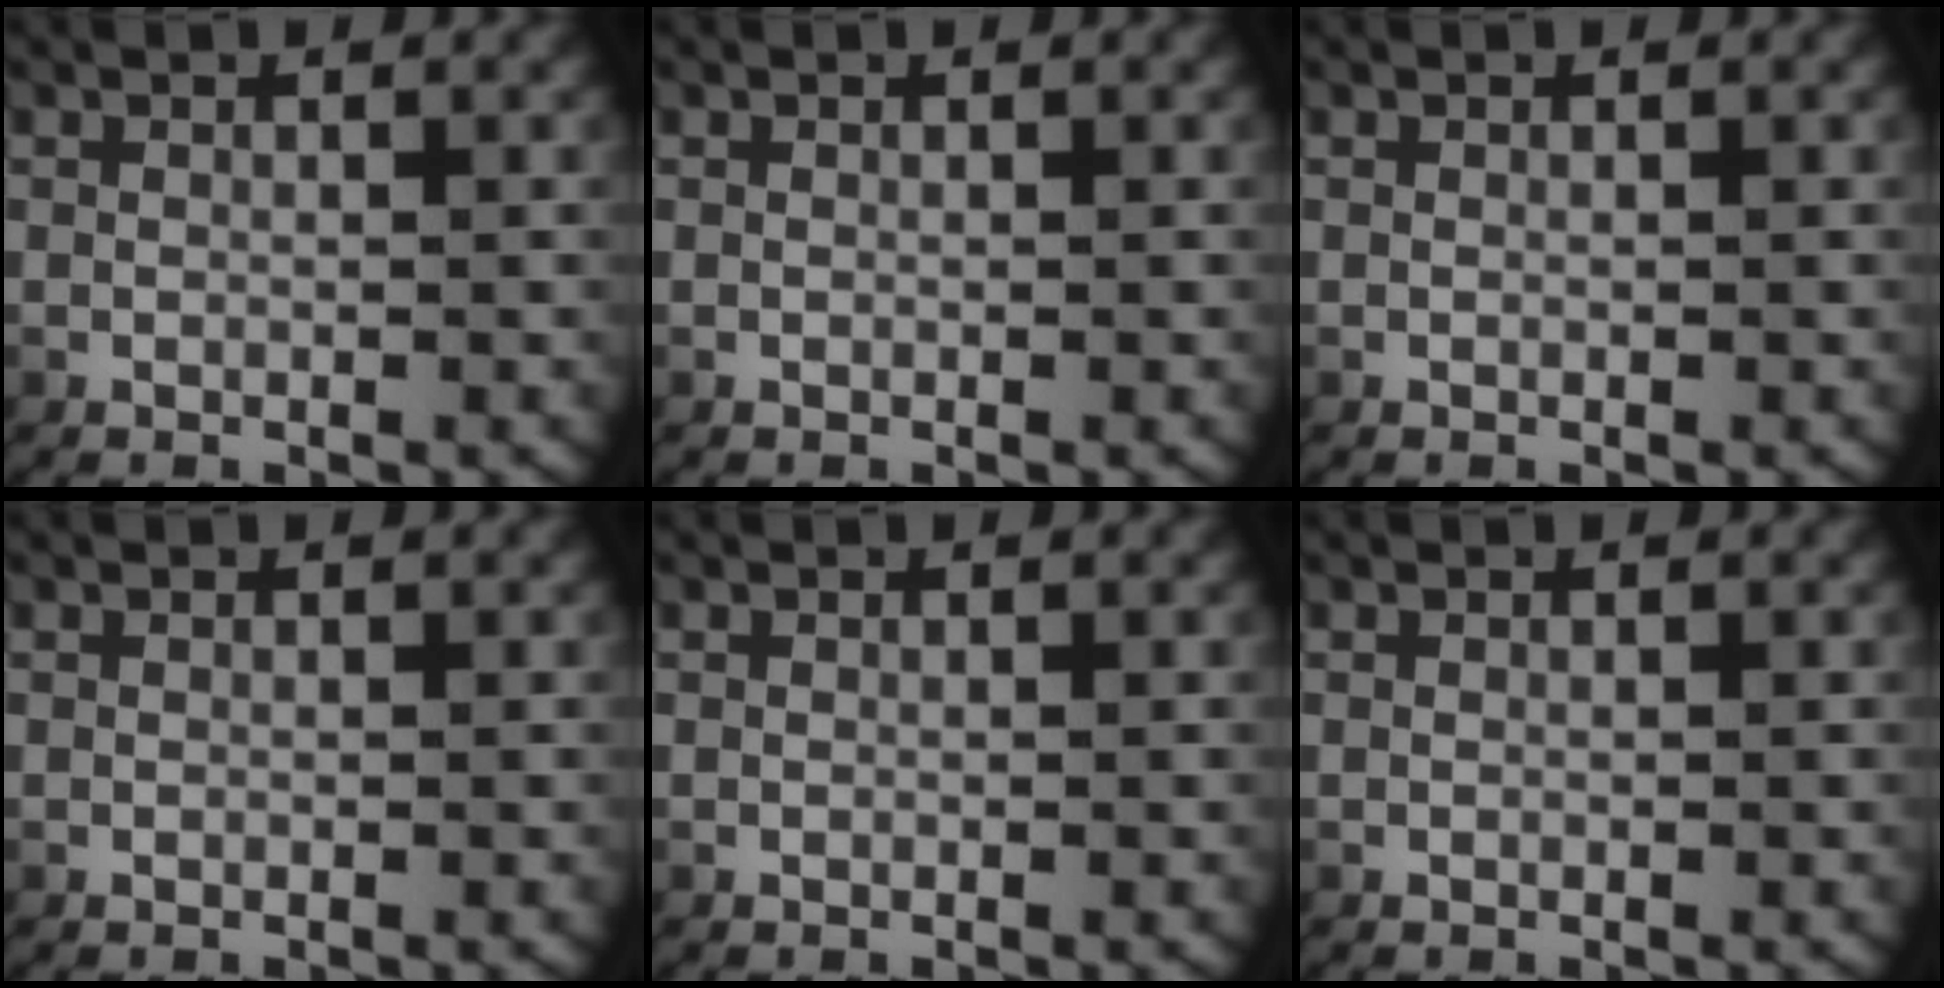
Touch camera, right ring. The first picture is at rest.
{"total": 0.0}
{"total": 0.0}
{"total": 0.0}
{"total": 0.0}
{"total": 0.0}